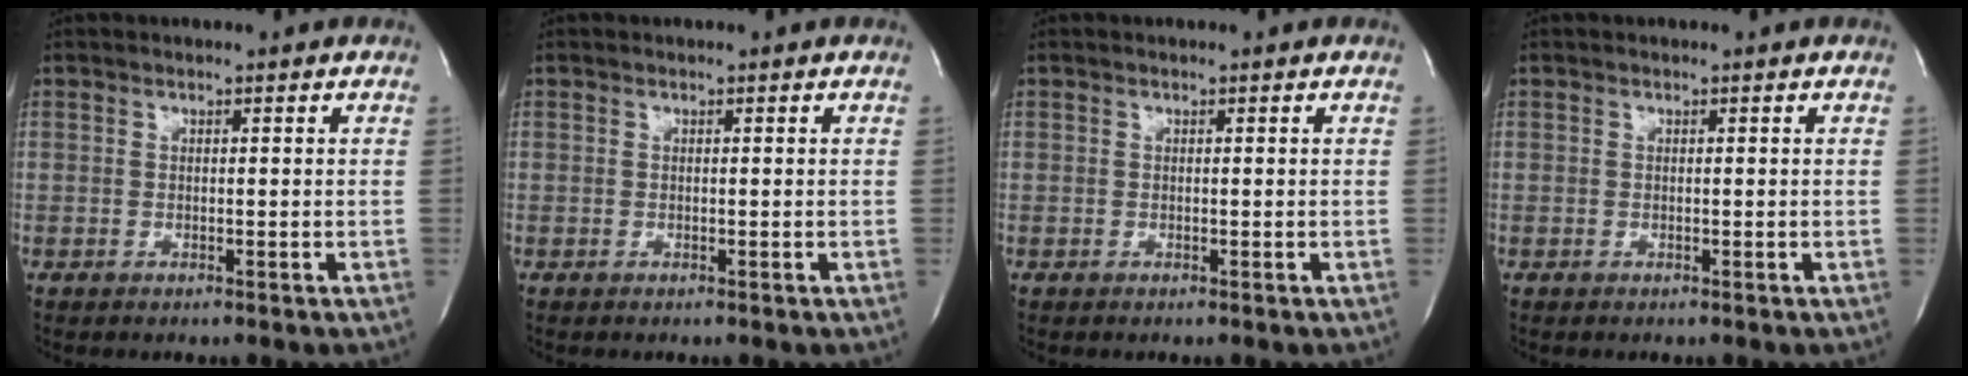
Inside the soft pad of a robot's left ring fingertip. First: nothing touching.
{"total": 0.0}
{"total": 0.0}
{"total": 0.0}